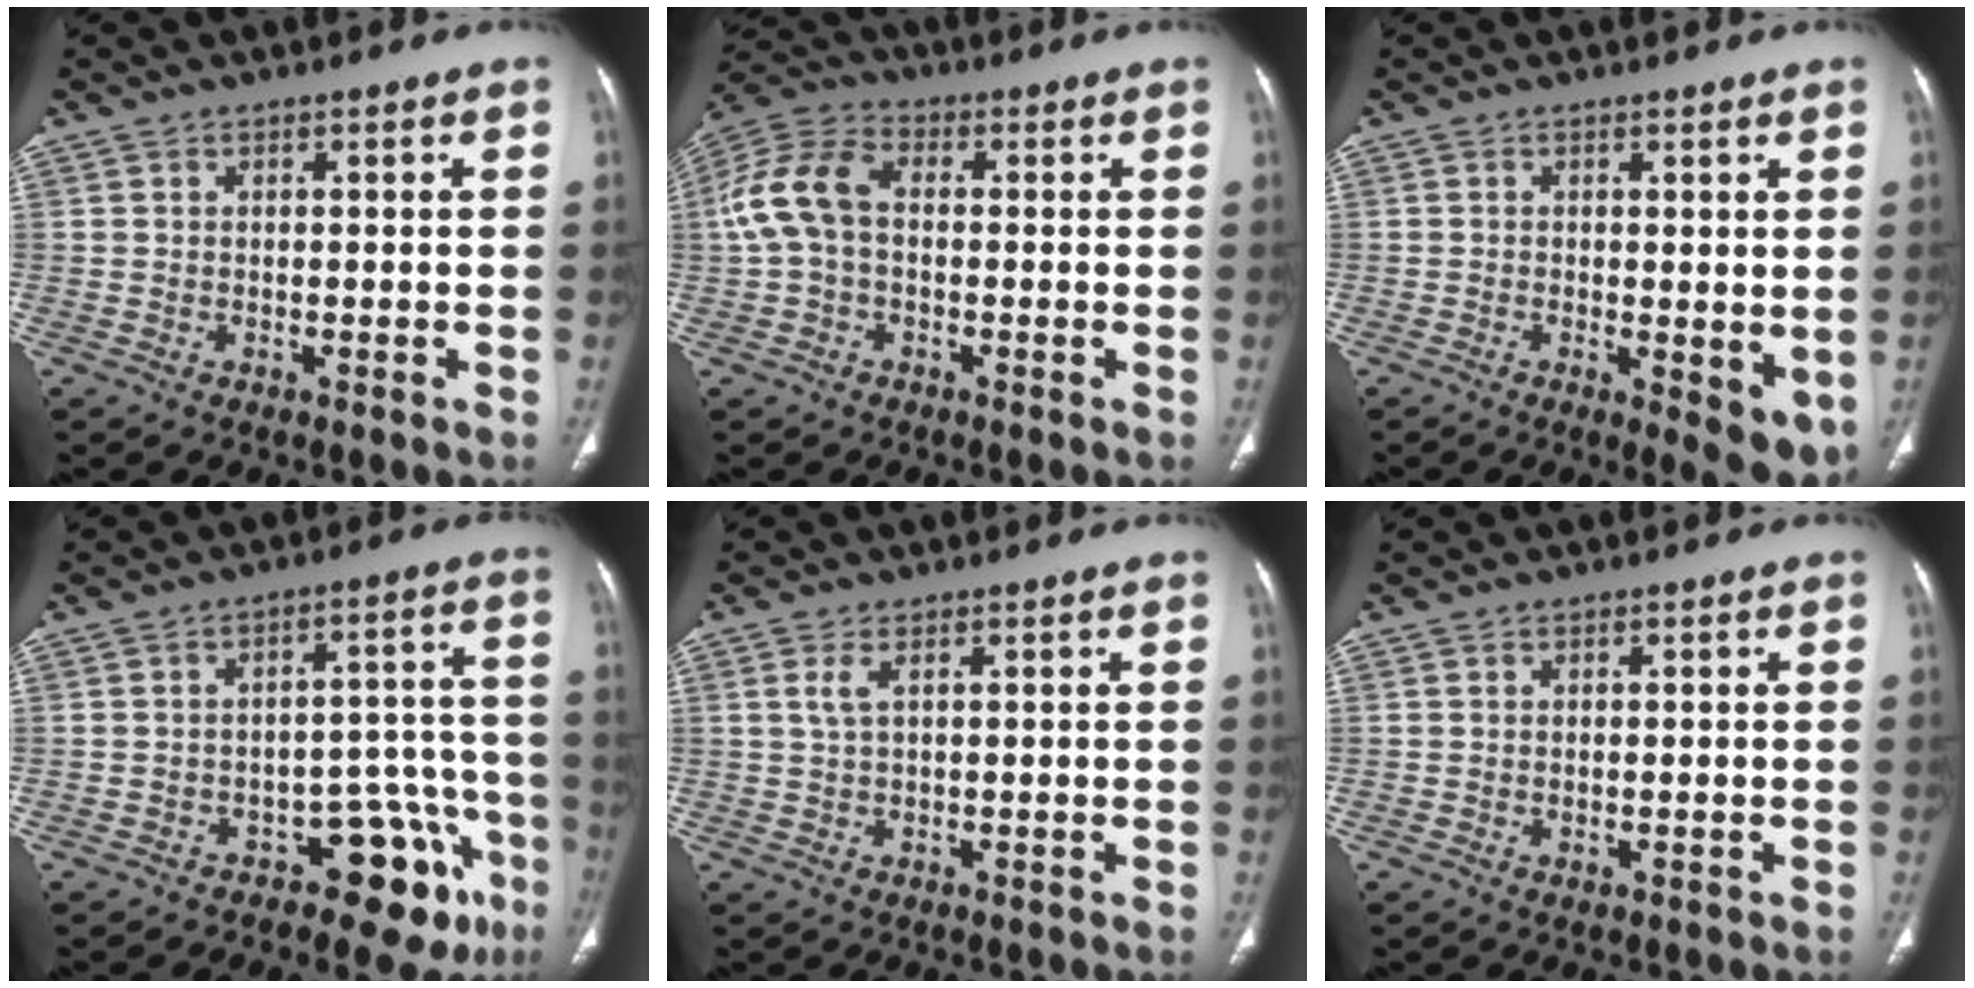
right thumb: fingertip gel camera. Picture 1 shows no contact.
{"total": 9.9, "force": [0.0, 6.5, 7.5], "torque": [-0.159, 0.031, -0.009]}
{"total": 7.0, "force": [-1.1, 2.7, 6.4], "torque": [-0.080, -0.019, -0.012]}
{"total": 11.9, "force": [-6.9, 6.2, 7.5], "torque": [-0.041, 0.073, -0.087]}
{"total": 2.1, "force": [0.8, 0.7, 1.8], "torque": [-0.050, 0.006, 0.022]}
{"total": 0.7, "force": [-0.1, 0.3, 0.6], "torque": [-0.013, -0.003, 0.000]}